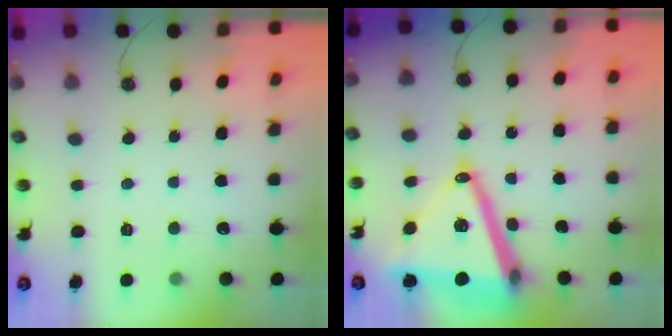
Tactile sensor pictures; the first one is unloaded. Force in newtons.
{"total": 21.9, "press": 21.6, "slide": 3.7}